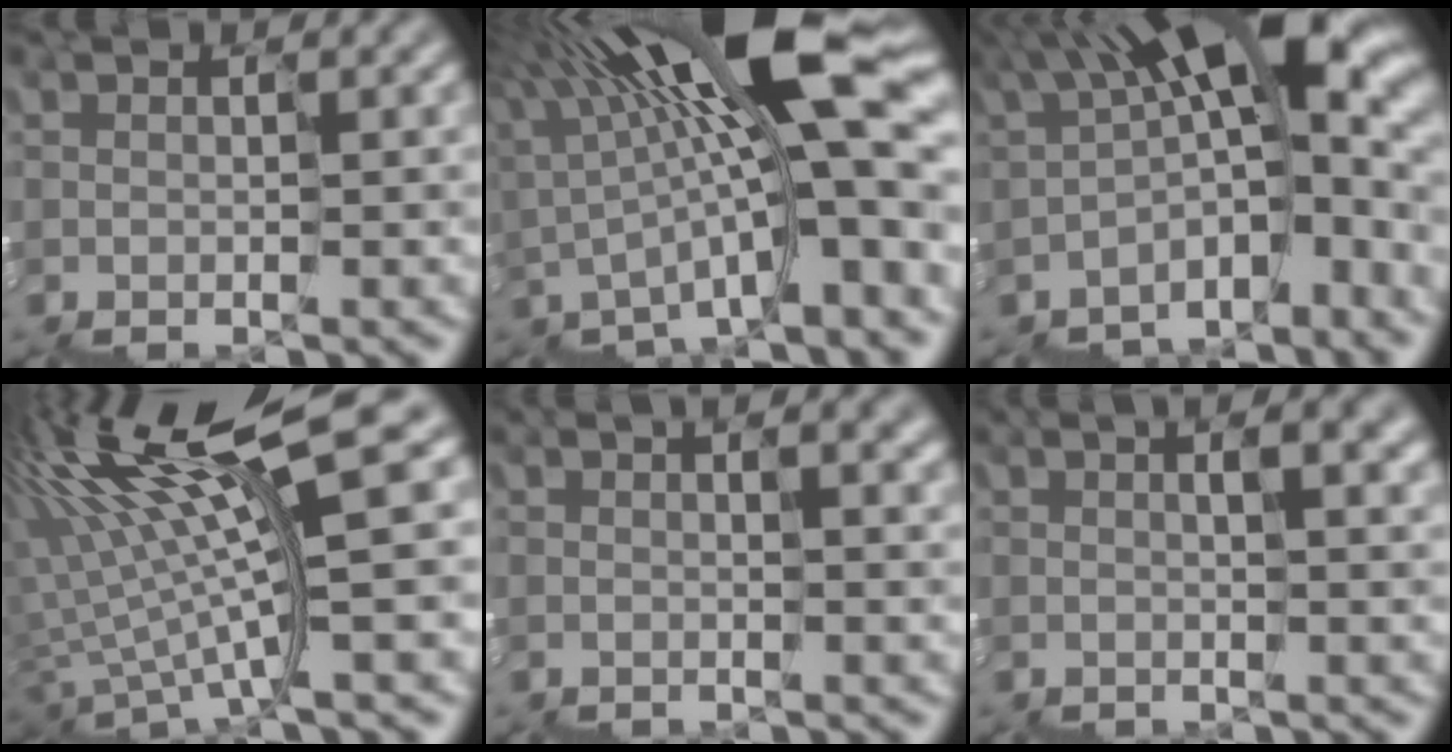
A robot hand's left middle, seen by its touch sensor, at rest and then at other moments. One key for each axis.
{"total": 13.5, "fx": 0.8, "fy": 2.8, "fz": 13.2, "tx": -0.207, "ty": 0.021, "tz": 0.023}
{"total": 12.8, "fx": -0.9, "fy": 5.7, "fz": 11.4, "tx": -0.161, "ty": 0.019, "tz": 0.013}
{"total": 9.6, "fx": 4.6, "fy": 1.0, "fz": 8.3, "tx": -0.159, "ty": 0.020, "tz": 0.094}
{"total": 2.7, "fx": 0.9, "fy": 1.3, "fz": 2.2, "tx": -0.002, "ty": 0.021, "tz": 0.004}
{"total": 4.1, "fx": 1.2, "fy": 1.9, "fz": 3.4, "tx": -0.009, "ty": 0.029, "tz": 0.008}